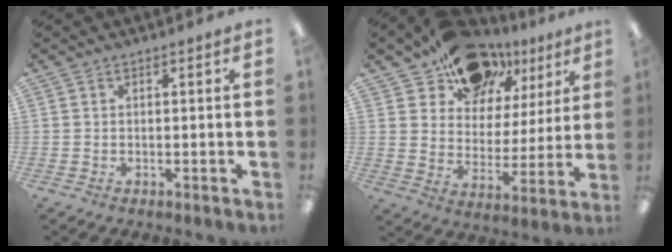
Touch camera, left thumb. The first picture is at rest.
{"total": 13.8, "force": [11.0, 7.9, 2.7], "torque": [-0.050, -0.087, 0.206]}